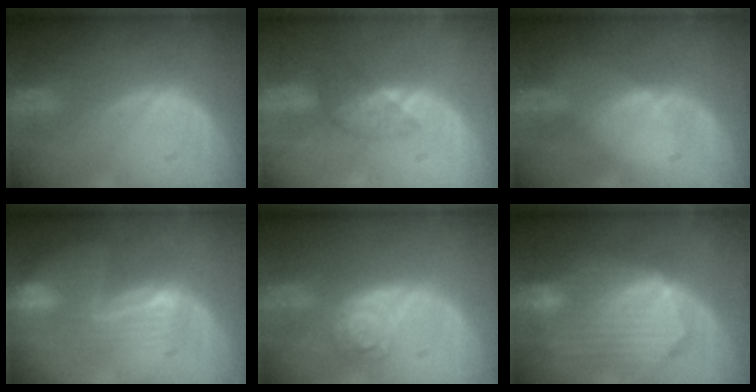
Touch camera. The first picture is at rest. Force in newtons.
{"total": 3.6, "press": 3.2, "slide": 1.6}
{"total": 1.1, "press": 1.1, "slide": 0.2}
{"total": 8.2, "press": 7.1, "slide": 4.0}
{"total": 5.2, "press": 4.6, "slide": 2.4}
{"total": 10.6, "press": 9.2, "slide": 5.2}